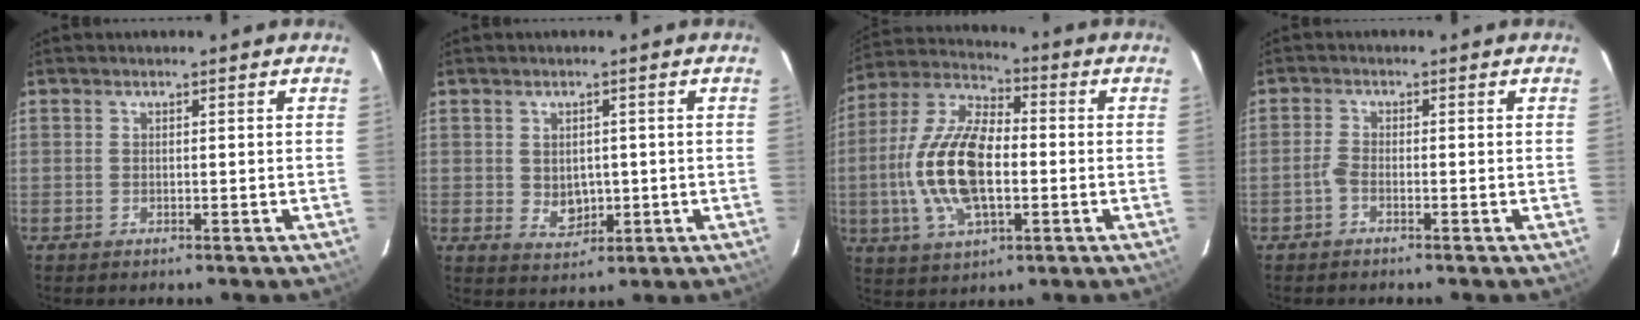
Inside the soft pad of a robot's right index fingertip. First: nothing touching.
{"total": 4.3, "force": [0.0, 3.5, 2.4], "torque": [-0.040, -0.001, 0.010]}
{"total": 17.0, "force": [-2.0, 8.0, 14.9], "torque": [-0.311, 0.006, -0.039]}
{"total": 1.6, "force": [-1.0, 0.5, 1.1], "torque": [-0.031, 0.004, -0.025]}